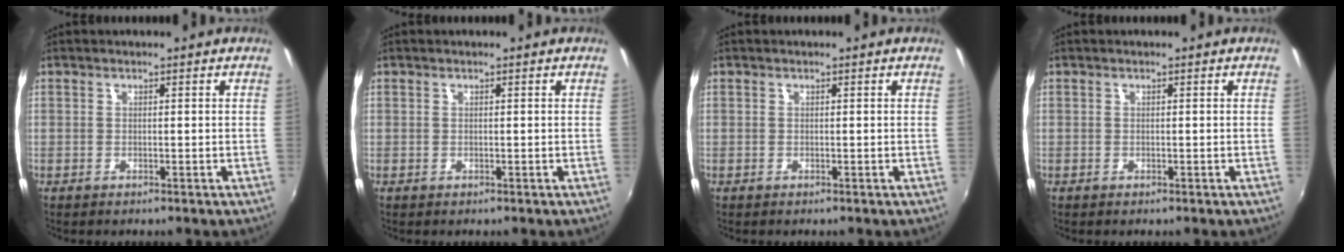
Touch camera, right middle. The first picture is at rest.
{"total": 0.0}
{"total": 0.0}
{"total": 0.0}